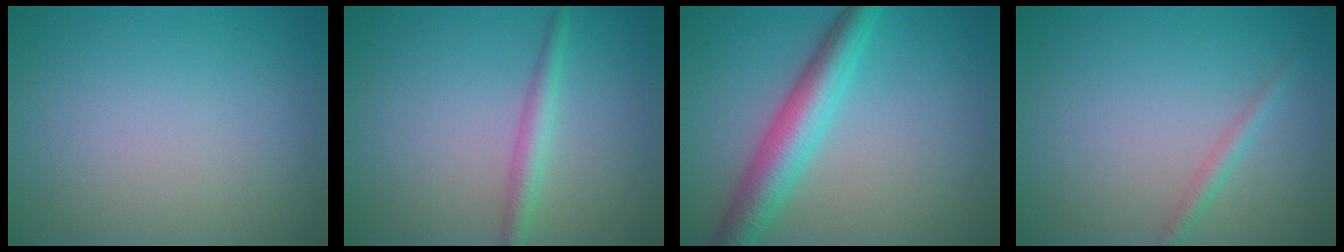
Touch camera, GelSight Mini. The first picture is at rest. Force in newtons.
{"total": 2.1, "press": 2.1, "slide": 0.0}
{"total": 5.4, "press": 5.4, "slide": 0.1}
{"total": 1.3, "press": 1.3, "slide": 0.0}